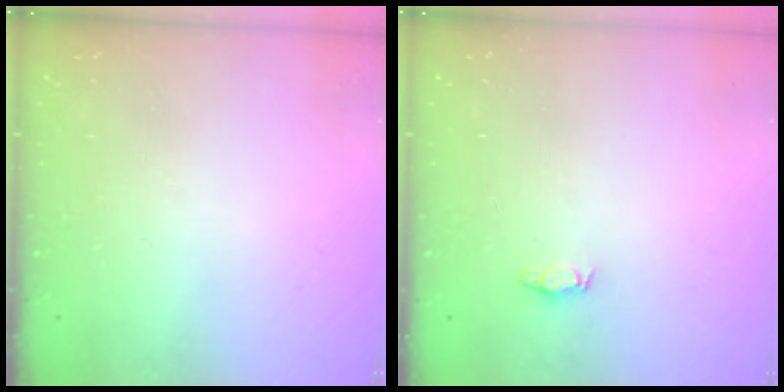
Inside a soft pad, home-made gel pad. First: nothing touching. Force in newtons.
{"total": 2.9, "press": 2.8, "slide": 0.4}